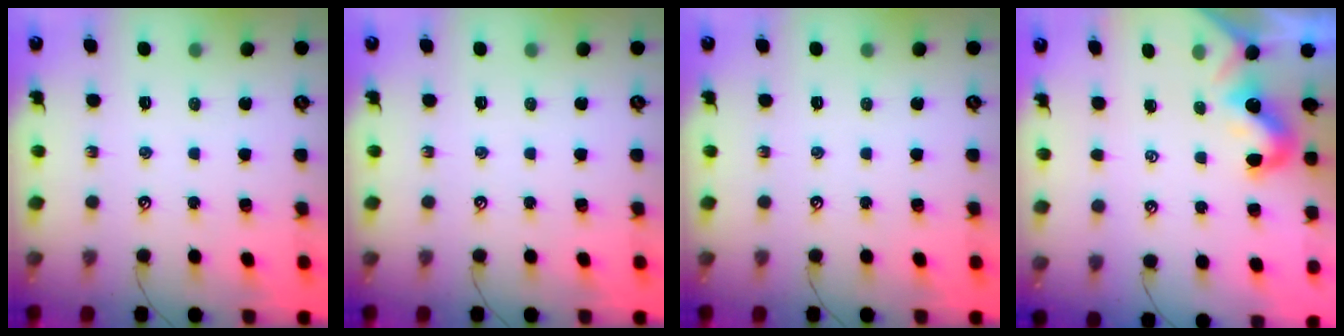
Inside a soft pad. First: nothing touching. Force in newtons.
{"total": 0.0}
{"total": 0.0}
{"total": 0.8, "press": 0.7, "slide": 0.5}